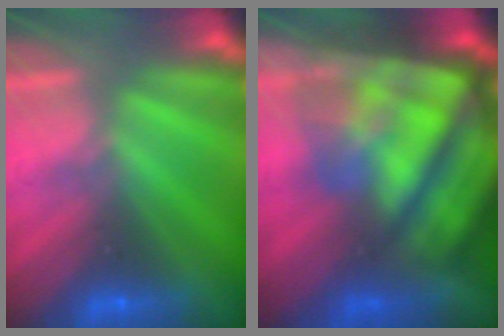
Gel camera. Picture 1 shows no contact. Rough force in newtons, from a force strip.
{"total": 7.6}